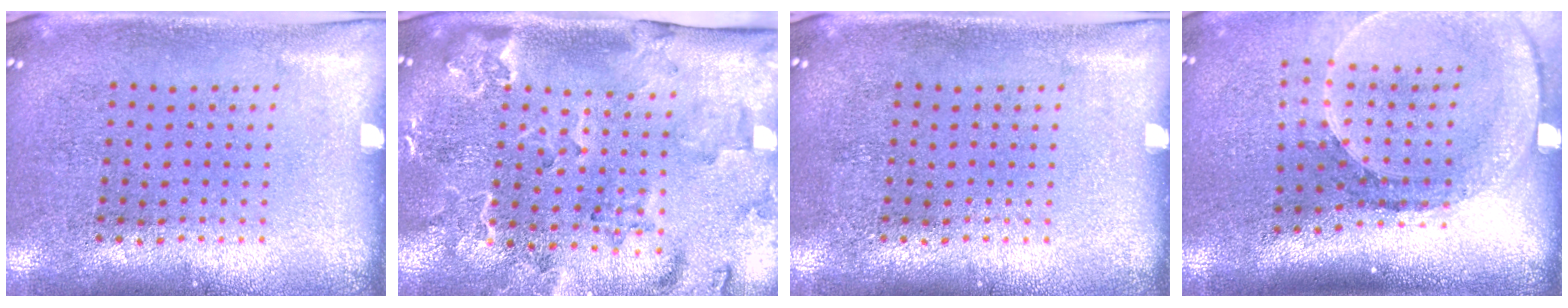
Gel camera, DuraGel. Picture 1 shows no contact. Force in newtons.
{"total": 2.3, "press": 2.3, "slide": 0.4}
{"total": 0.0}
{"total": 2.6, "press": 1.9, "slide": 1.8}